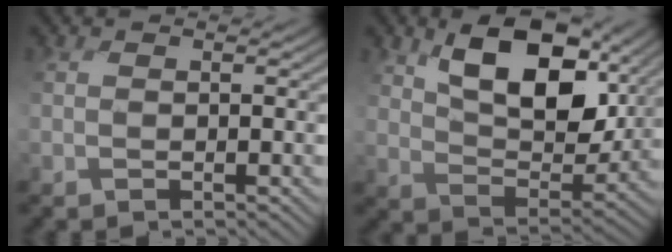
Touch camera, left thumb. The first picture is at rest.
{"total": 12.2, "force": [5.3, 6.7, 8.7], "torque": [-0.156, -0.006, 0.089]}